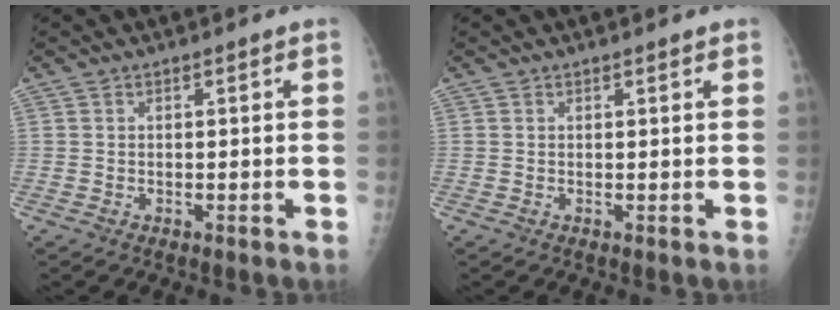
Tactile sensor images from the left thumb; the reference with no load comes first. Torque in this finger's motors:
{"motor_torque": [-0.19, -0.06, -0.49, -0.07, -0.08]}